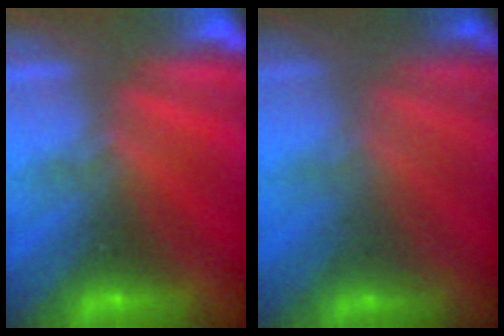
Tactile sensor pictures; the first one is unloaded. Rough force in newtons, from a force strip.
{"total": 1.7}